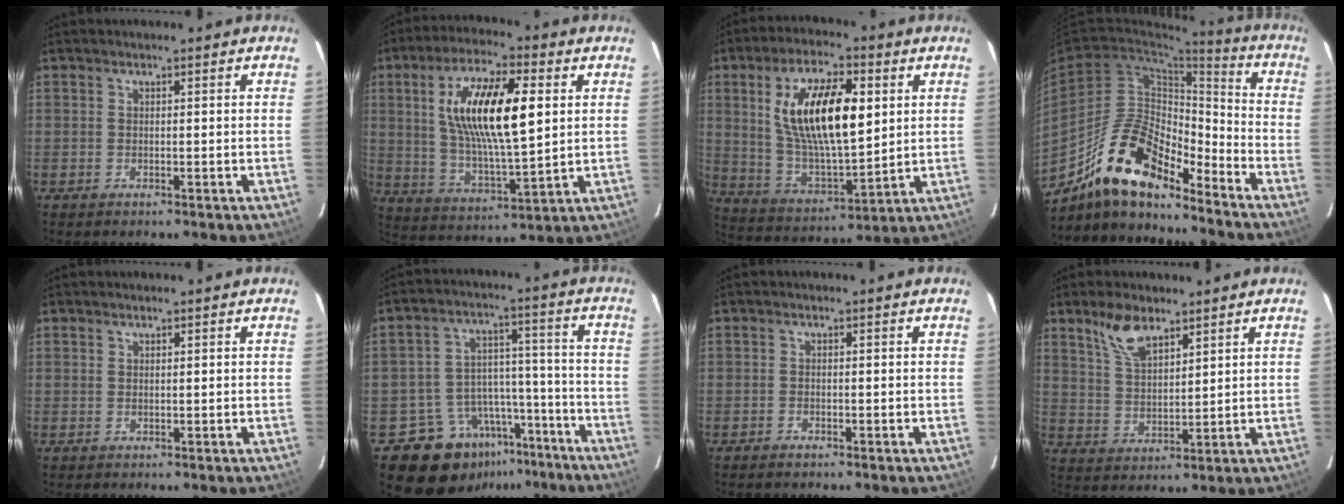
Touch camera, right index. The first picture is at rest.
{"total": 17.7, "force": [4.2, 5.8, 16.2], "torque": [-0.297, 0.010, 0.081]}
{"total": 18.7, "force": [4.9, 7.5, 16.5], "torque": [-0.302, 0.008, 0.101]}
{"total": 17.7, "force": [-13.2, 5.9, 10.3], "torque": [-0.192, 0.004, -0.248]}
{"total": 0.6, "force": [0.4, 0.4, 0.0], "torque": [0.001, 0.002, 0.007]}
{"total": 14.0, "force": [-10.2, 9.1, 2.7], "torque": [-0.053, 0.061, -0.136]}
{"total": 0.7, "force": [-0.6, 0.2, 0.1], "torque": [-0.004, 0.002, -0.014]}
{"total": 7.5, "force": [5.2, 3.1, 4.4], "torque": [-0.082, 0.009, 0.107]}